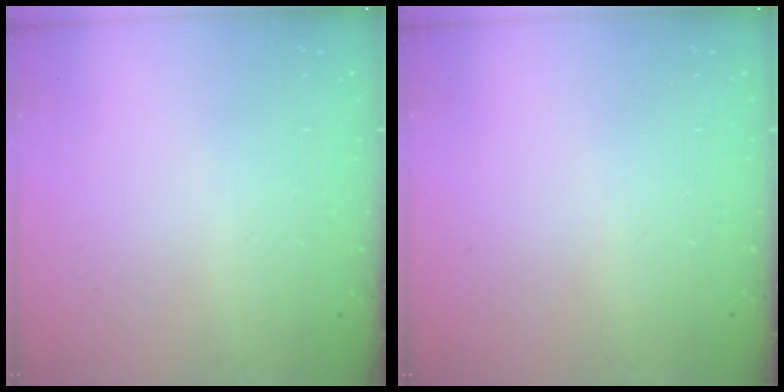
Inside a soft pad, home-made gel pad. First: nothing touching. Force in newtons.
{"total": 0.0}